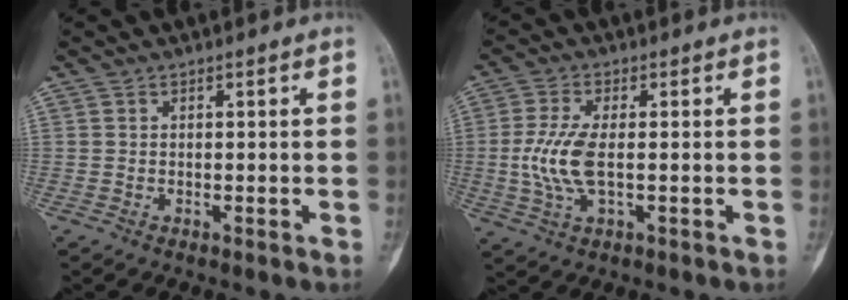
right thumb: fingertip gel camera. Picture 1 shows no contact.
{"total": 7.9, "force": [-0.5, 3.2, 7.2], "torque": [-0.174, -0.003, -0.009]}